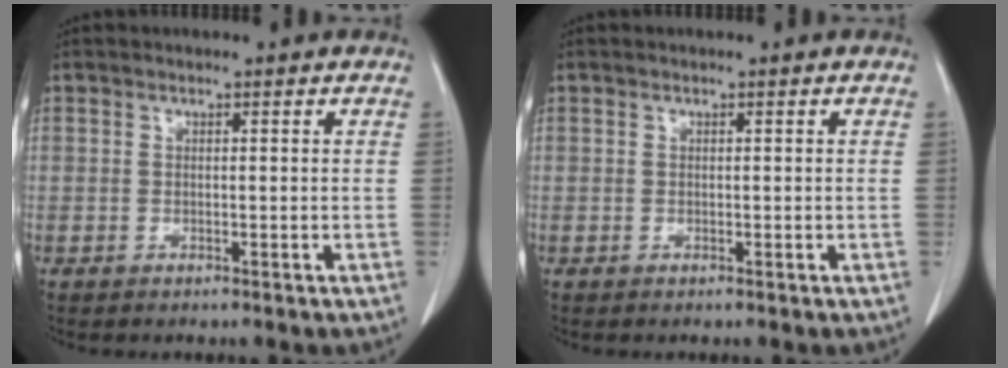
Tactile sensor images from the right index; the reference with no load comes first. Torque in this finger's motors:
{"motor_torque": [0.00, 0.09, 0.04, 0.01]}